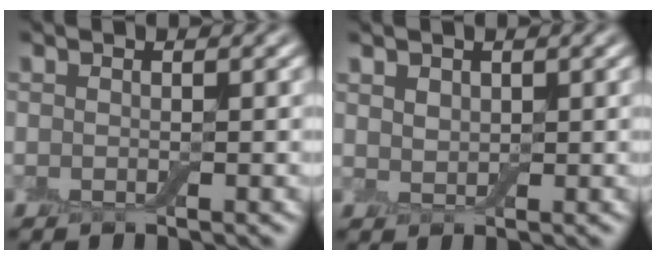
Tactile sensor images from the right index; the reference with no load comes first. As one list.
[{"total": 1.4, "force": [0.9, 0.9, 0.5], "torque": [-0.011, 0.000, 0.017]}]